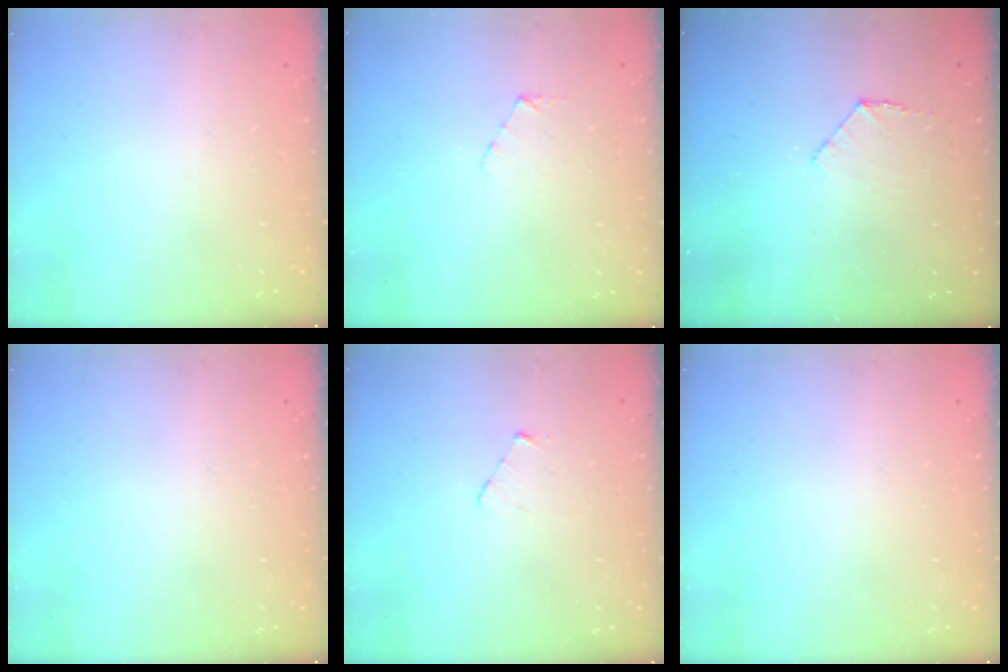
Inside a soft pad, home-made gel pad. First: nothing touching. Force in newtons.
{"total": 3.2, "press": 3.2, "slide": 0.1}
{"total": 5.6, "press": 5.6, "slide": 0.5}
{"total": 0.0}
{"total": 2.6, "press": 2.6, "slide": 0.3}
{"total": 0.0}